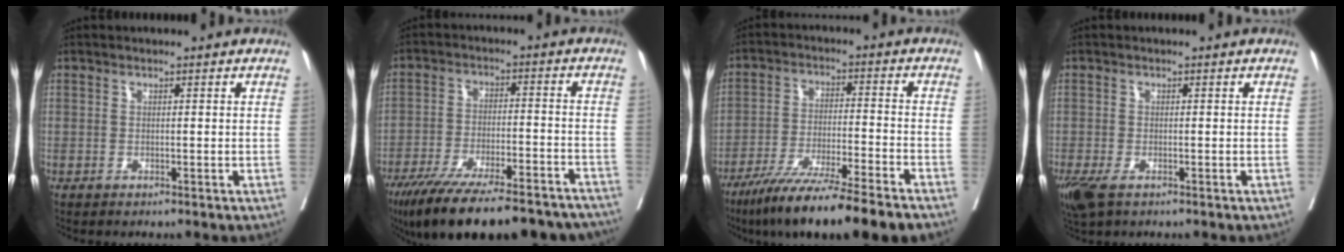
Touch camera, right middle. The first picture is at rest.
{"total": 24.7, "force": [-20.6, 5.0, 12.7], "torque": [-0.163, -0.022, -0.289]}
{"total": 14.6, "force": [-11.3, -0.8, 9.1], "torque": [-0.151, -0.045, -0.186]}
{"total": 4.9, "force": [-2.9, 2.1, 3.3], "torque": [-0.075, -0.016, -0.051]}